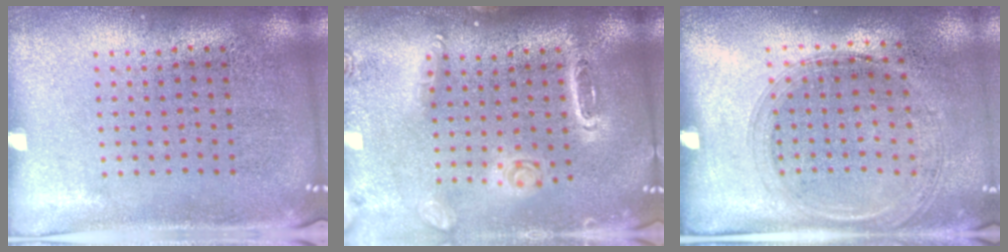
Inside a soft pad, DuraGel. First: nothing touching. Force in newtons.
{"total": 1.5, "press": 1.5, "slide": 0.1}
{"total": 1.3, "press": 1.2, "slide": 0.6}